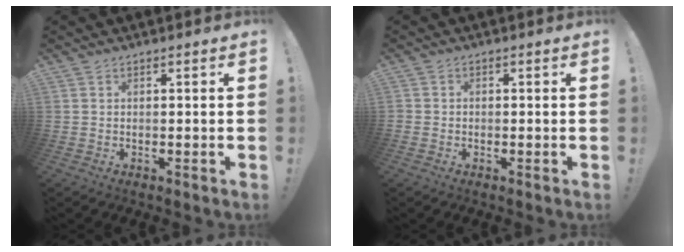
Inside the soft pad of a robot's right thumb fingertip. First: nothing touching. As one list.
[{"total": 1.1, "force": [-0.6, 0.9, 0.3], "torque": [-0.010, 0.006, -0.009]}]